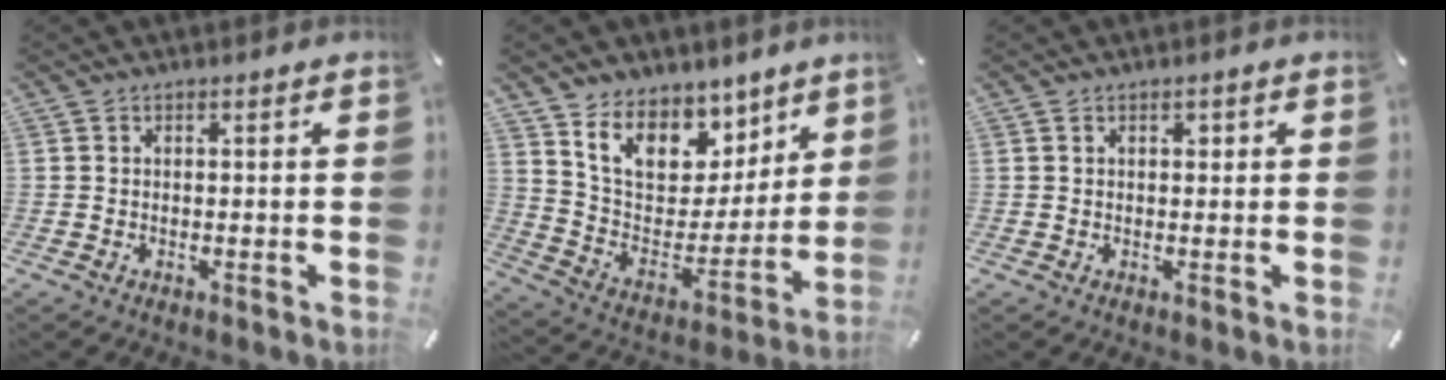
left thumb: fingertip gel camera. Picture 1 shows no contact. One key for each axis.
{"total": 14.0, "fx": 9.6, "fy": 9.3, "fz": 4.4, "tx": -0.085, "ty": -0.077, "tz": 0.180}
{"total": 1.3, "fx": 0.3, "fy": 0.8, "fz": 0.9, "tx": -0.019, "ty": 0.006, "tz": 0.004}